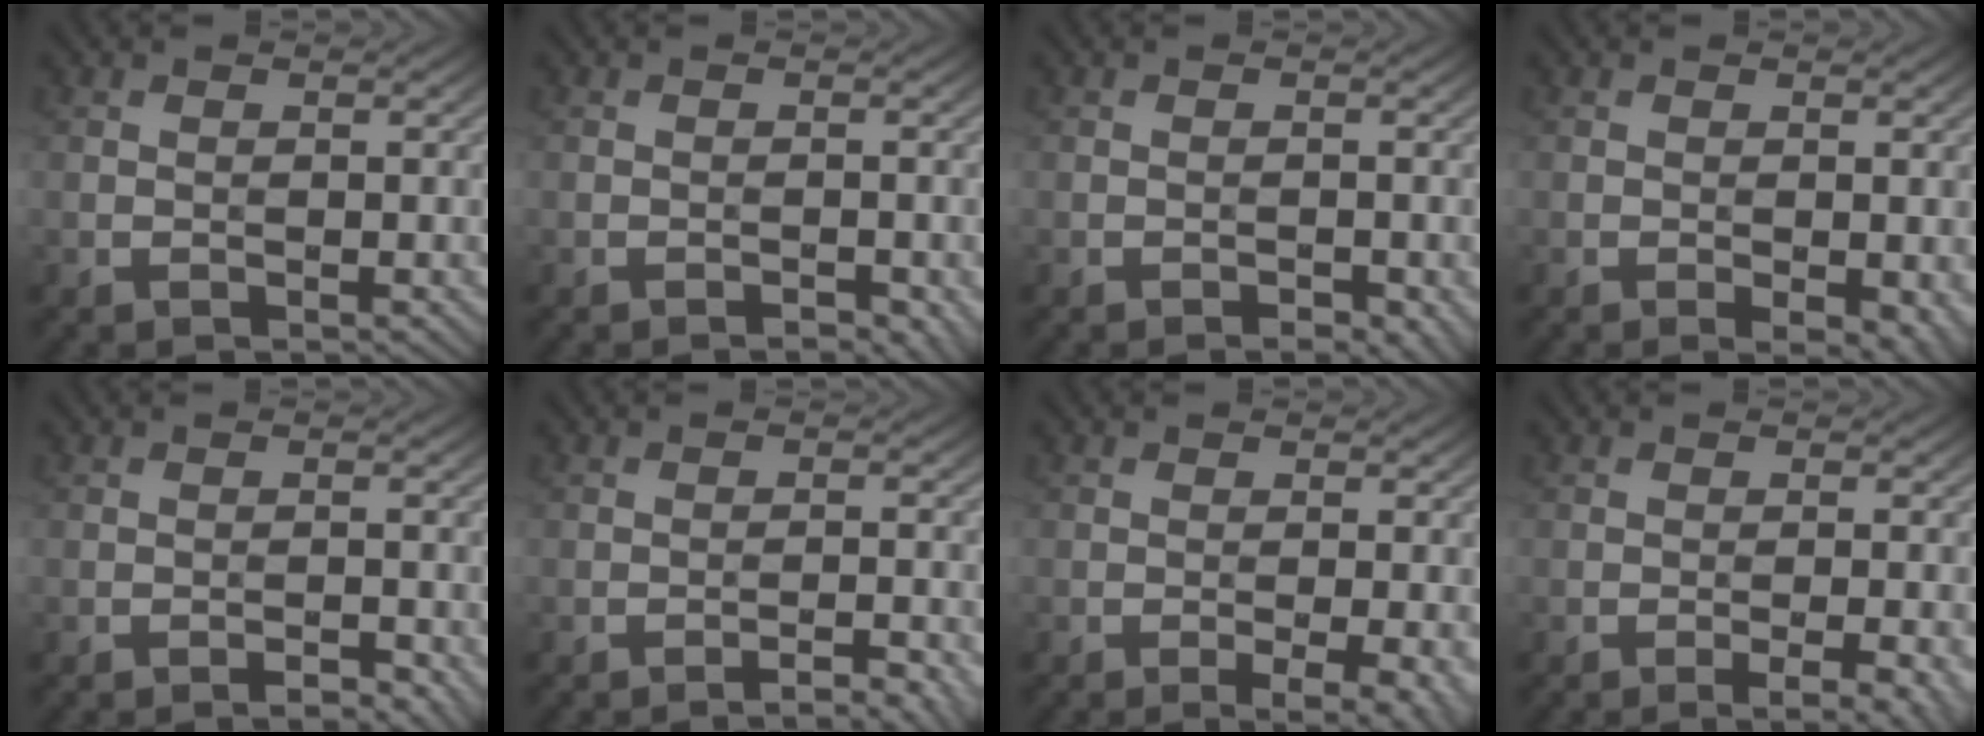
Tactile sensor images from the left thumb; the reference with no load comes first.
{"total": 1.6, "force": [-1.1, 0.4, 1.1], "torque": [-0.014, 0.004, -0.014]}
{"total": 1.7, "force": [-1.1, 0.5, 1.2], "torque": [-0.015, 0.003, -0.014]}
{"total": 2.8, "force": [-1.0, 1.1, 2.4], "torque": [-0.031, -0.005, -0.009]}
{"total": 1.9, "force": [-1.2, 0.4, 1.3], "torque": [-0.019, 0.004, -0.018]}
{"total": 3.6, "force": [-2.6, 0.4, 2.5], "torque": [-0.036, 0.015, -0.042]}
{"total": 3.9, "force": [-1.4, 0.8, 3.5], "torque": [-0.053, 0.000, -0.018]}
{"total": 4.0, "force": [-1.8, 0.8, 3.5], "torque": [-0.045, 0.008, -0.023]}